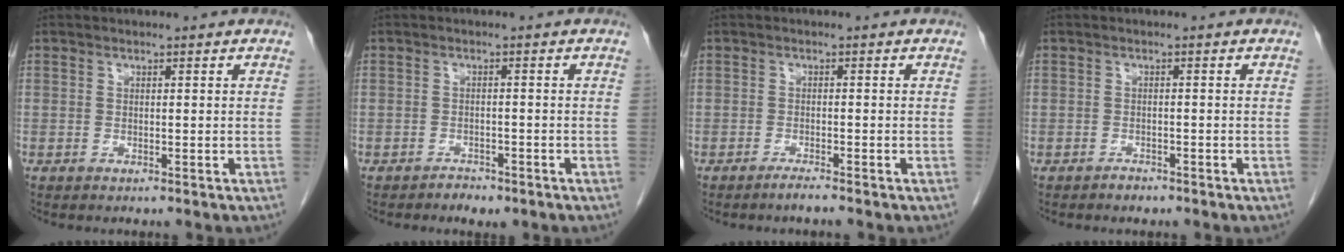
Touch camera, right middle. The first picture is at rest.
{"total": 2.2, "force": [-1.7, 1.0, 0.8], "torque": [-0.017, 0.002, -0.020]}
{"total": 1.6, "force": [-1.4, -0.2, 0.8], "torque": [-0.020, -0.003, -0.027]}
{"total": 1.2, "force": [-1.0, 0.4, 0.3], "torque": [-0.009, 0.001, -0.015]}